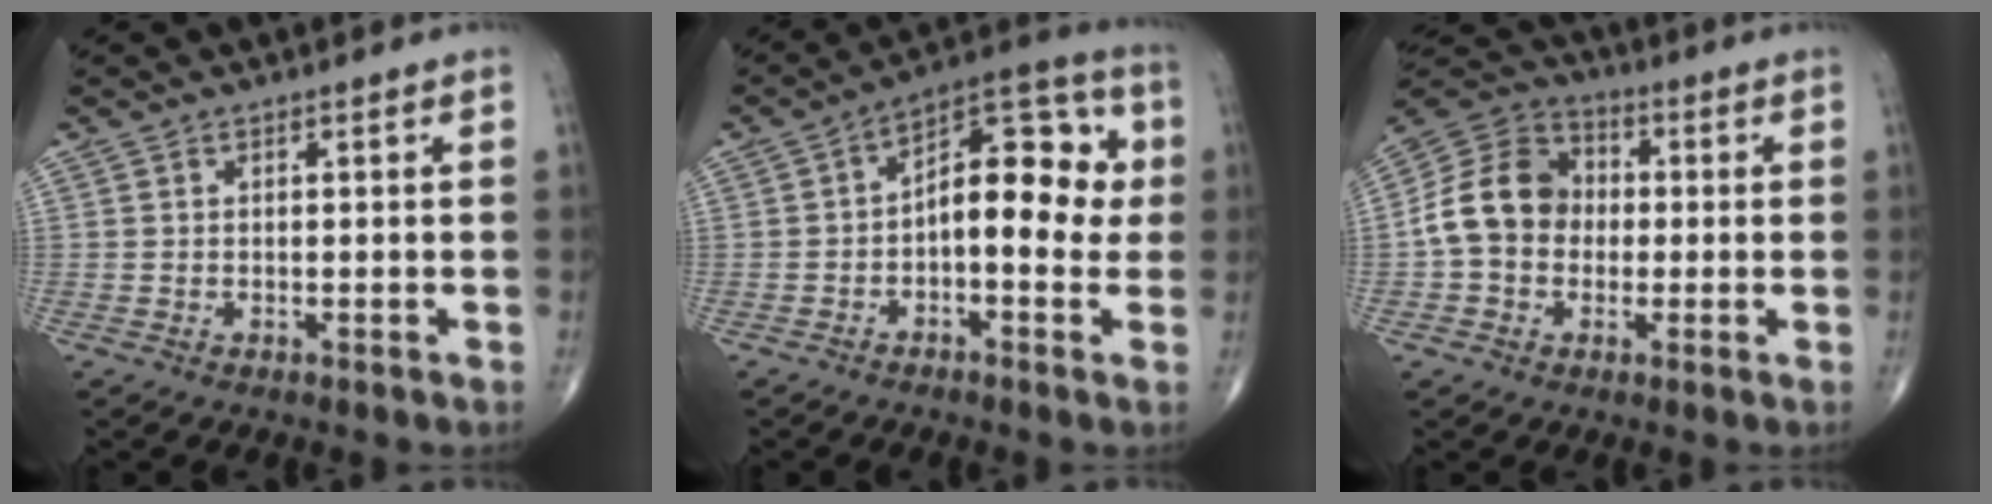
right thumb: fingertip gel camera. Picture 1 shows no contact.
{"total": 14.1, "force": [0.0, 7.2, 12.1], "torque": [-0.138, 0.040, -0.012]}
{"total": 12.3, "force": [-0.5, 10.1, 7.0], "torque": [-0.115, 0.037, -0.021]}